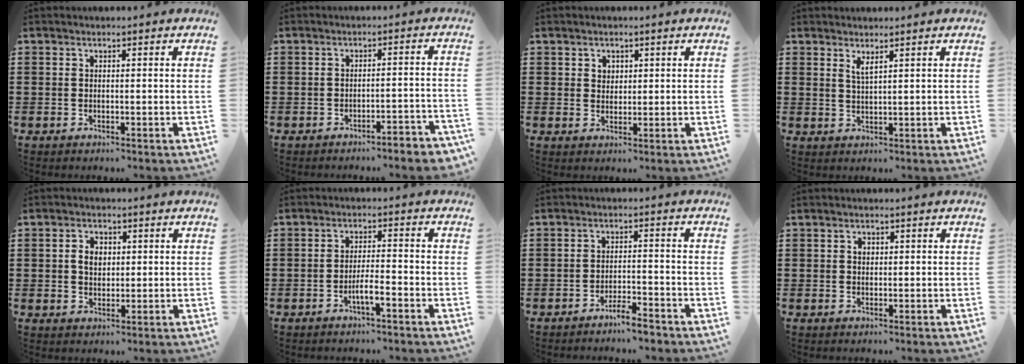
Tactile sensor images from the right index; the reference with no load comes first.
{"total": 2.7, "force": [-2.6, -0.2, 0.8], "torque": [-0.015, -0.003, -0.055]}
{"total": 1.8, "force": [1.0, 1.4, 0.2], "torque": [-0.010, 0.007, 0.019]}
{"total": 1.7, "force": [1.3, 0.2, 1.1], "torque": [-0.024, 0.002, 0.023]}
{"total": 3.1, "force": [0.4, 2.3, 2.1], "torque": [-0.047, 0.012, 0.006]}
{"total": 3.4, "force": [-1.9, 0.3, 2.8], "torque": [-0.056, 0.001, -0.037]}
{"total": 3.4, "force": [-3.1, 0.2, 1.4], "torque": [-0.026, 0.005, -0.059]}
{"total": 1.0, "force": [0.3, 0.7, 0.6], "torque": [-0.013, 0.005, 0.006]}